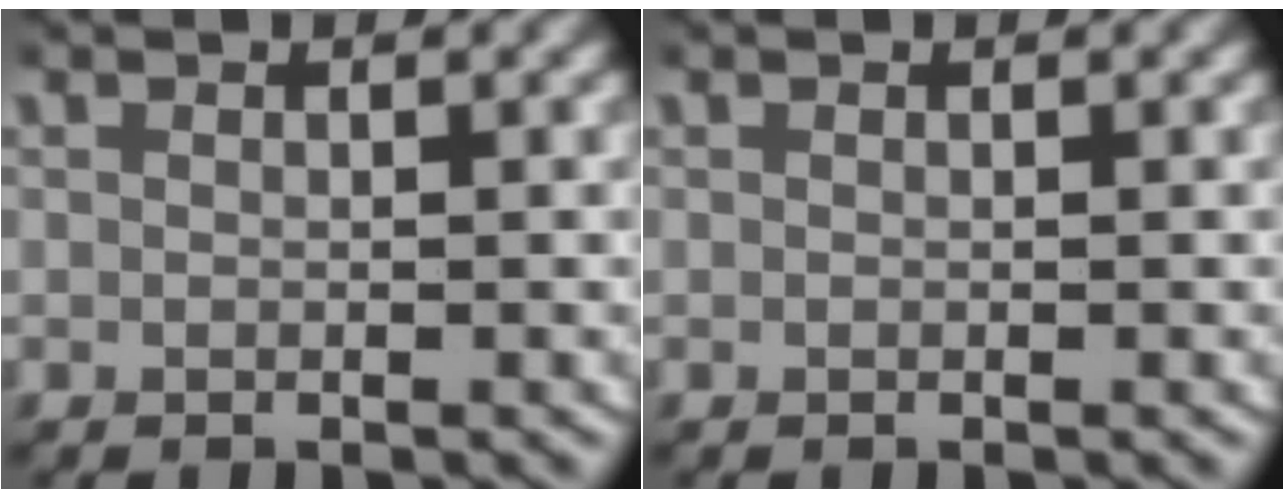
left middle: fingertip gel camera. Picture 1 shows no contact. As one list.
[{"total": 0.0}]